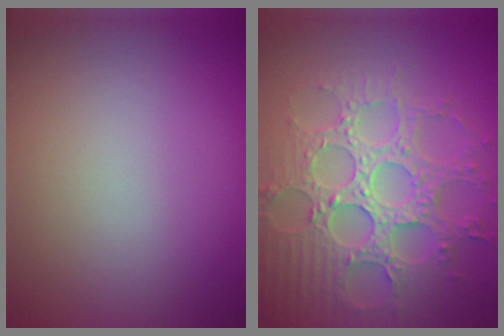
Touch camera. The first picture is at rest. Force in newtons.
{"total": 7.3, "press": 6.0, "slide": 4.1}